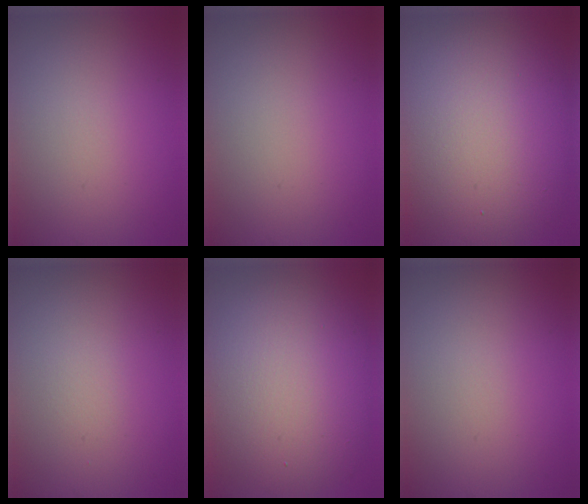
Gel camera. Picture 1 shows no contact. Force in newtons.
{"total": 0.0}
{"total": 15.0, "press": 15.0, "slide": 0.8}
{"total": 0.6, "press": 0.6, "slide": 0.0}
{"total": 11.1, "press": 11.1, "slide": 0.6}
{"total": 0.0}